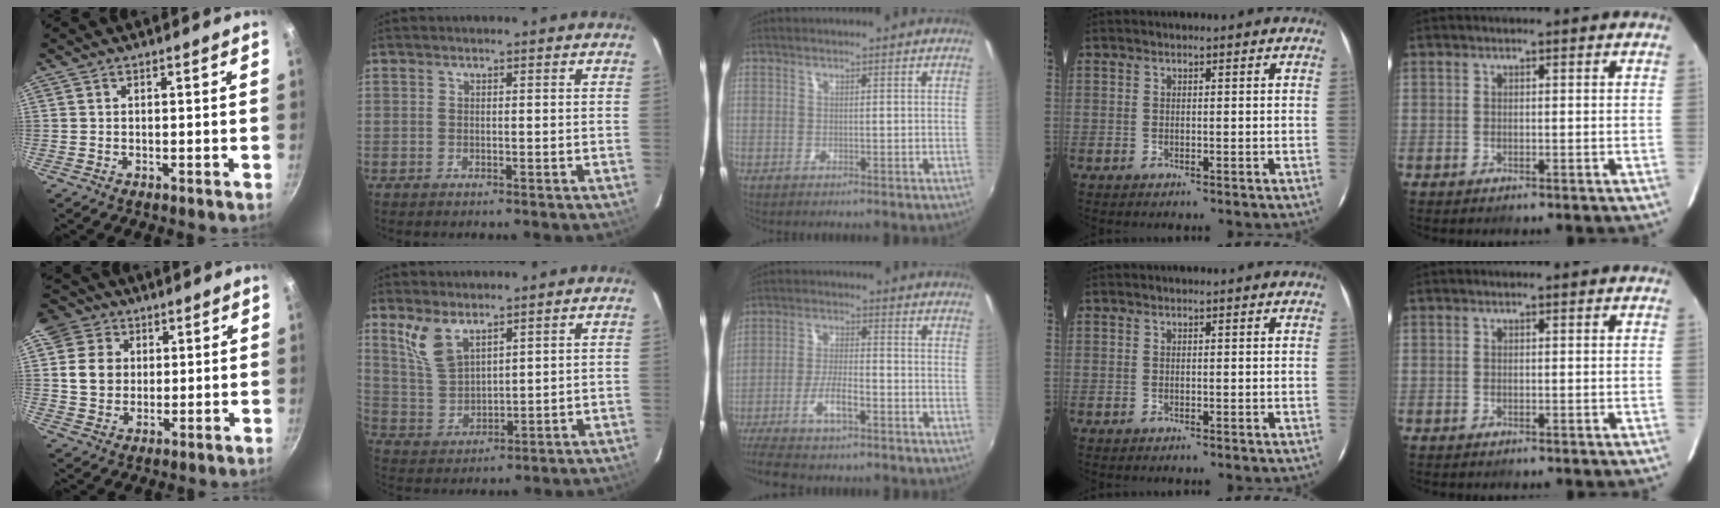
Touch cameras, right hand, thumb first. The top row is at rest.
{"thumb": {"total": 10.0, "force": [2.8, 8.7, 4.0], "torque": [-0.040, 0.002, 0.044]}, "index": {"total": 7.6, "force": [5.1, 3.4, 4.6], "torque": [-0.093, 0.004, 0.114]}, "middle": {"total": 9.0, "force": [-6.2, 1.8, 6.2], "torque": [-0.140, -0.007, -0.115]}}